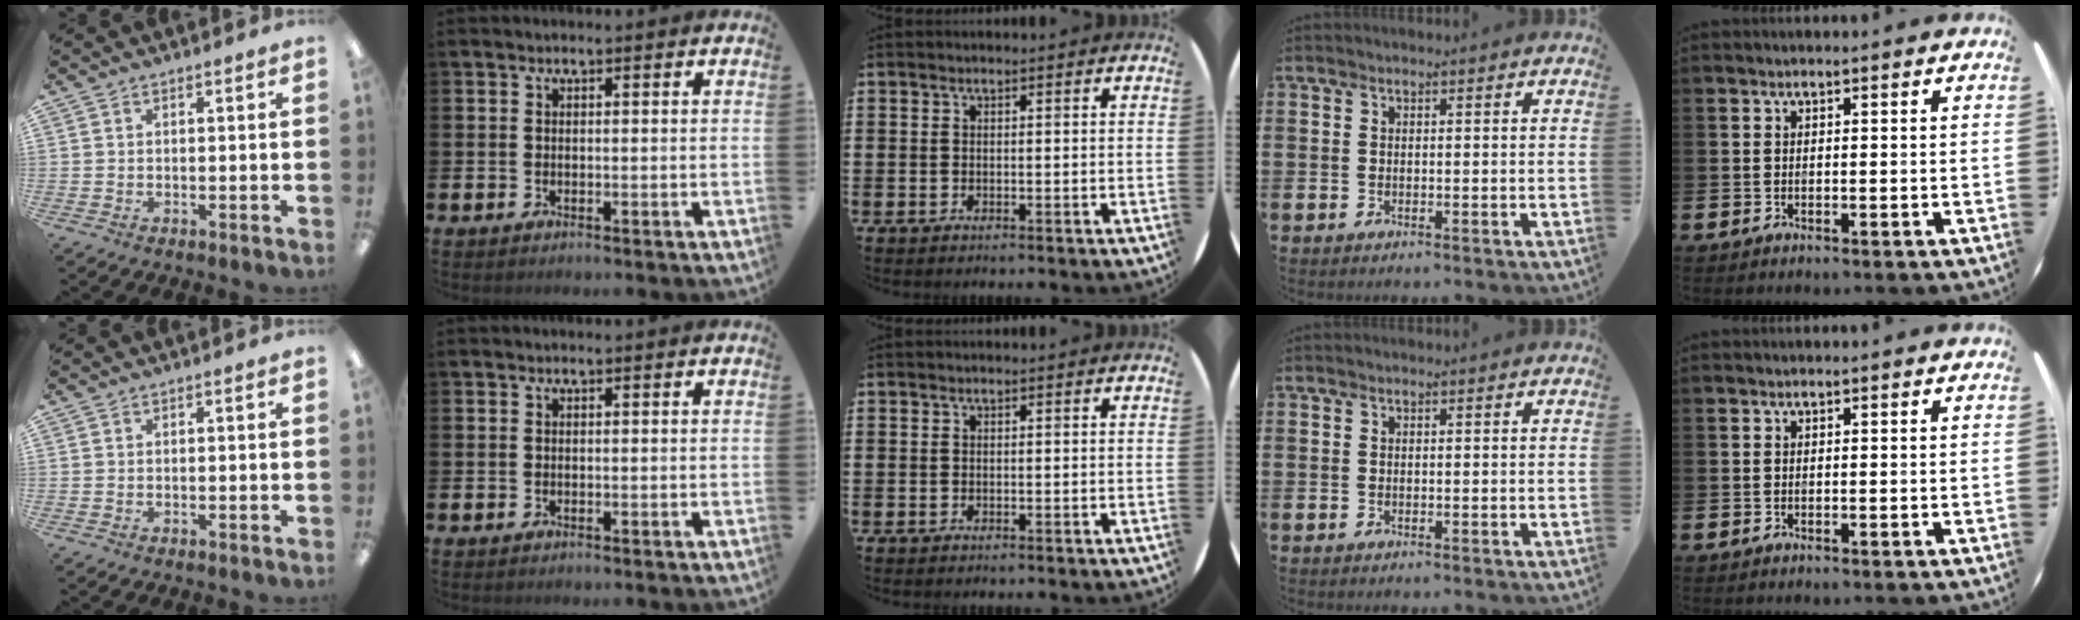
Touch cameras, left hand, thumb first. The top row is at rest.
{}